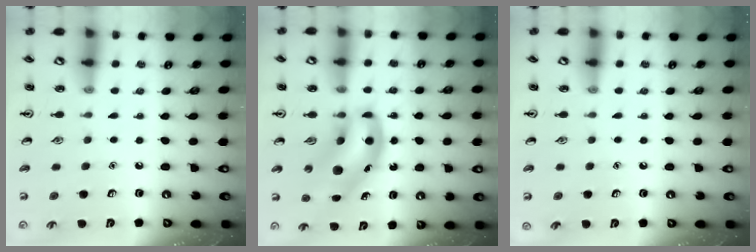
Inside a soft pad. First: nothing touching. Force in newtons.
{"total": 12.1, "press": 11.6, "slide": 3.4}
{"total": 0.0}